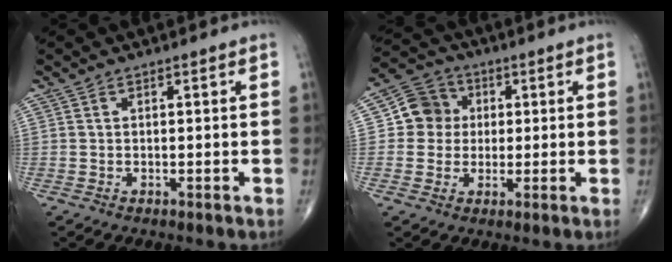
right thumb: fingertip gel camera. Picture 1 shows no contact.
{"total": 7.6, "force": [0.7, 7.2, 2.2], "torque": [-0.003, 0.012, 0.002]}